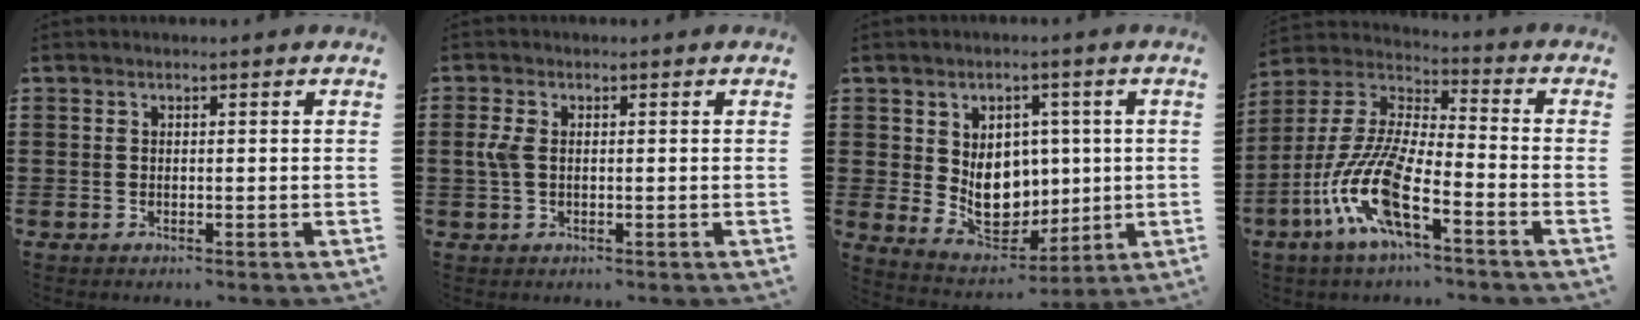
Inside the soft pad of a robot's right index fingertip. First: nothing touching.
{"total": 3.0, "force": [0.1, 1.7, 2.5], "torque": [-0.075, -0.001, -0.006]}
{"total": 8.2, "force": [0.5, 6.5, 4.9], "torque": [-0.082, 0.005, 0.010]}
{"total": 12.5, "force": [-6.9, 2.8, 10.0], "torque": [-0.248, -0.019, -0.144]}